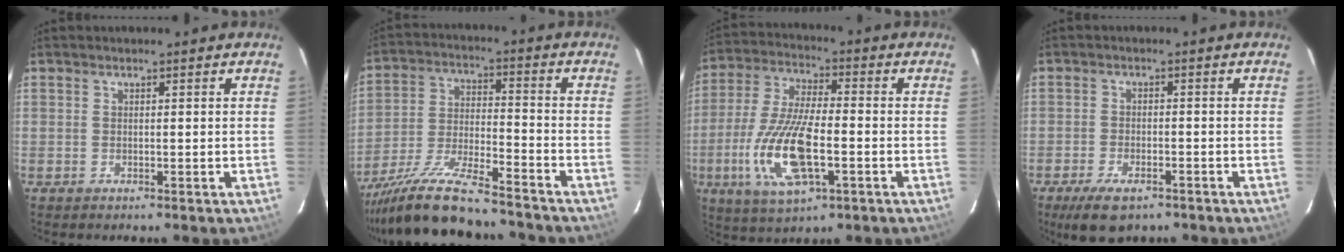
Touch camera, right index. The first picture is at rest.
{"total": 16.9, "force": [-14.6, 2.3, 8.2], "torque": [-0.173, -0.031, -0.251]}
{"total": 16.1, "force": [-4.7, 5.8, 14.3], "torque": [-0.306, -0.012, -0.088]}
{"total": 7.5, "force": [-5.3, 3.2, 4.3], "torque": [-0.101, -0.014, -0.085]}